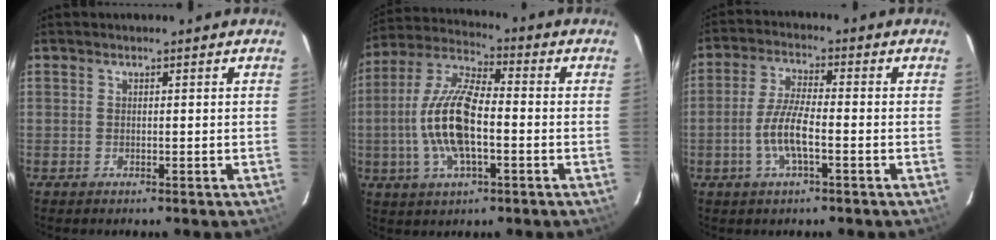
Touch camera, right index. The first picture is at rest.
{"total": 14.3, "force": [-2.6, 5.3, 13.0], "torque": [-0.271, 0.004, -0.054]}
{"total": 7.3, "force": [-2.4, 1.6, 6.7], "torque": [-0.140, 0.001, -0.049]}